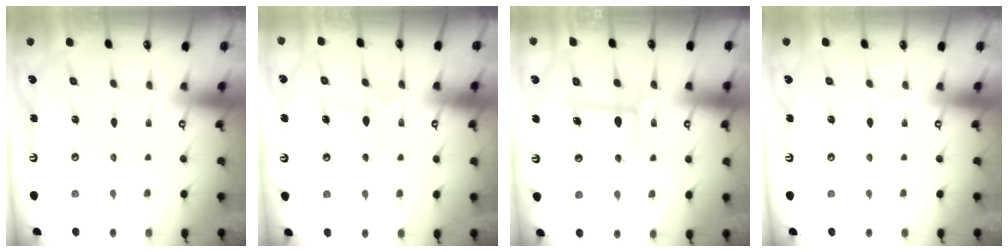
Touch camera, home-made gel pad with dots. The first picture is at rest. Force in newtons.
{"total": 5.5, "press": 5.4, "slide": 0.6}
{"total": 6.2, "press": 6.2, "slide": 0.2}
{"total": 0.0}